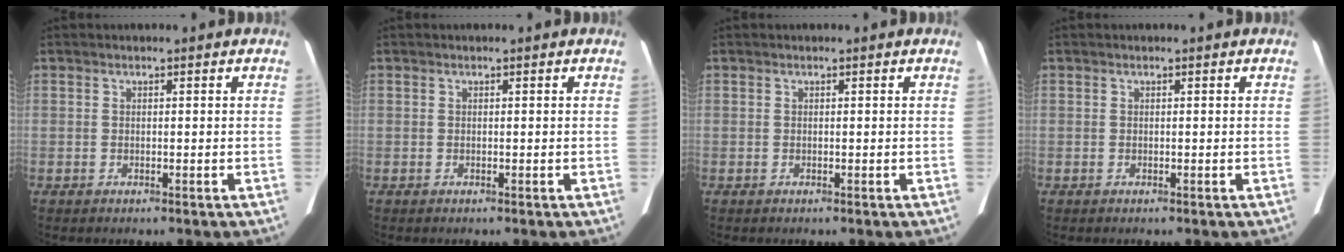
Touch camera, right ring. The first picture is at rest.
{"total": 0.0}
{"total": 0.0}
{"total": 0.0}